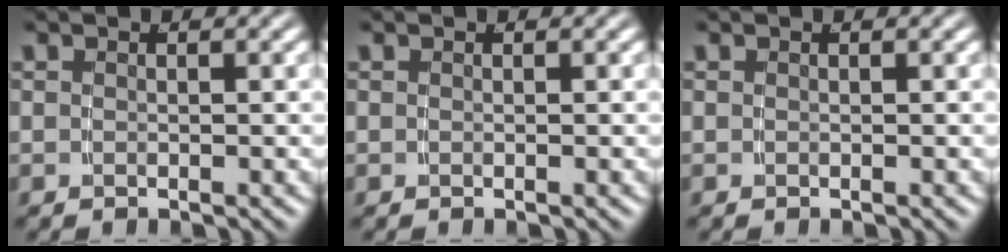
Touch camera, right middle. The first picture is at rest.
{"total": 0.0}
{"total": 0.0}